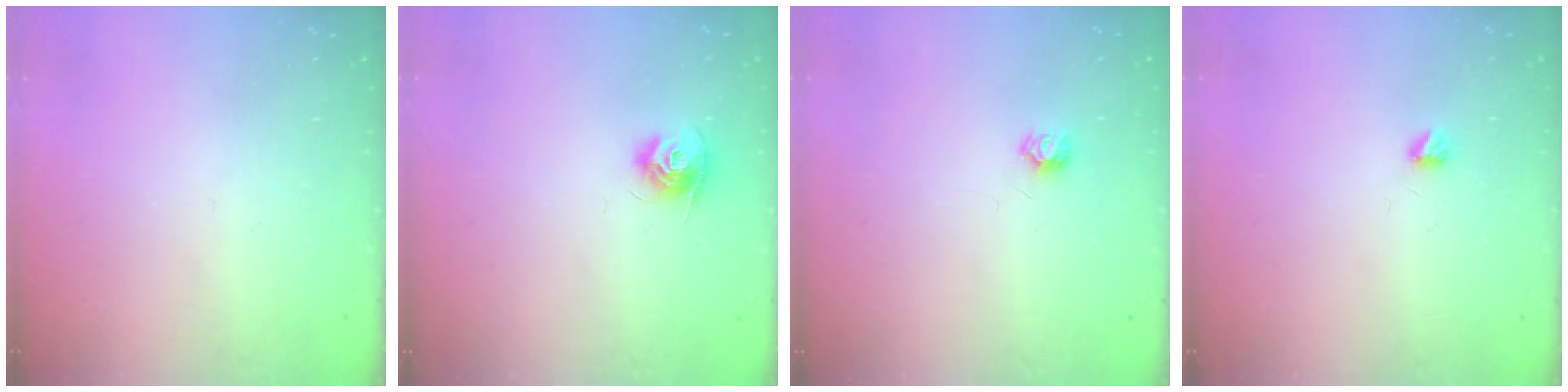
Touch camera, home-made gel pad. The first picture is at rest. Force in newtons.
{"total": 9.6, "press": 9.6, "slide": 0.4}
{"total": 5.3, "press": 5.2, "slide": 0.4}
{"total": 3.3, "press": 3.3, "slide": 0.4}